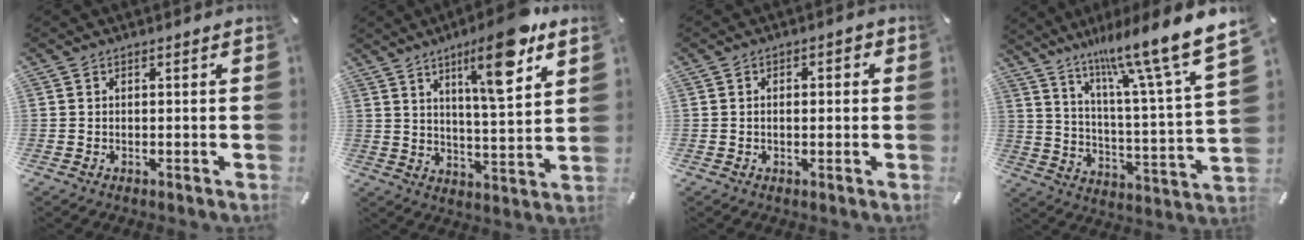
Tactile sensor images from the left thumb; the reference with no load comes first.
{"total": 13.9, "force": [8.4, 2.6, 10.8], "torque": [-0.169, -0.043, 0.131]}
{"total": 2.3, "force": [-0.4, 1.3, 1.8], "torque": [-0.027, 0.004, -0.011]}
{"total": 15.7, "force": [12.6, 1.3, 9.3], "torque": [-0.155, -0.101, 0.198]}